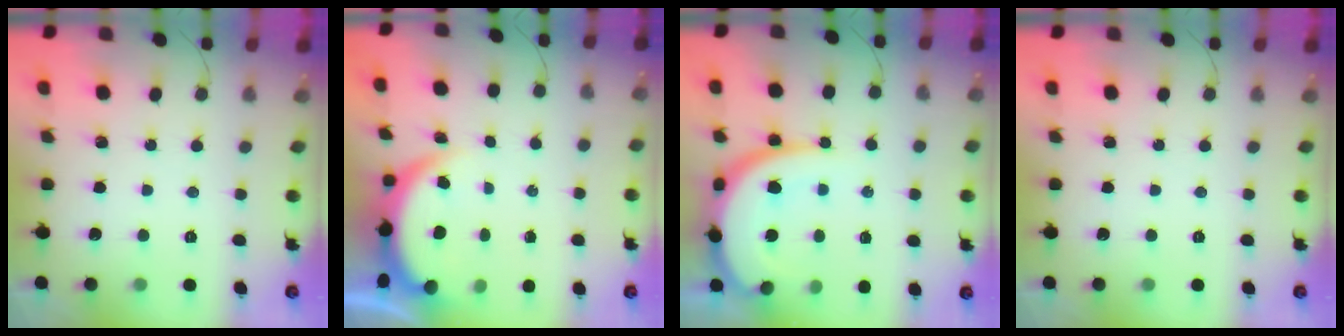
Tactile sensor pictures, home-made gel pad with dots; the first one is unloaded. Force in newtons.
{"total": 3.8, "press": 3.8, "slide": 0.2}
{"total": 13.2, "press": 13.1, "slide": 1.5}
{"total": 0.0}